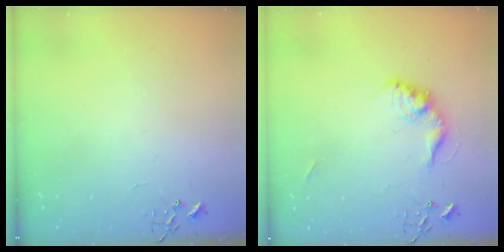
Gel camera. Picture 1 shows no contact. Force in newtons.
{"total": 13.0, "press": 13.0, "slide": 1.0}